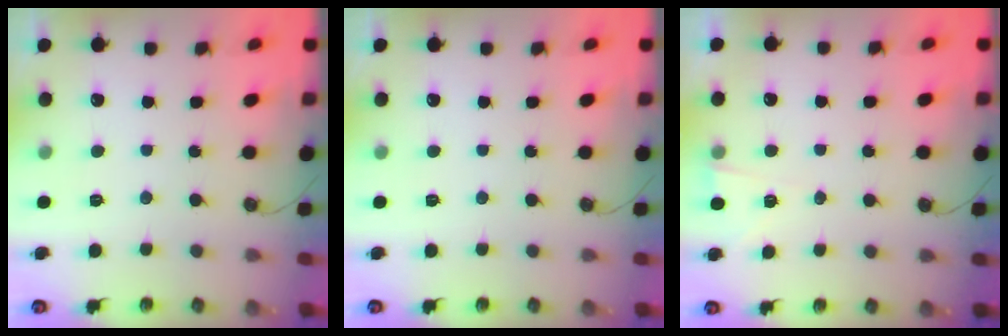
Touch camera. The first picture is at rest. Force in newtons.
{"total": 0.0}
{"total": 2.7, "press": 2.3, "slide": 1.5}